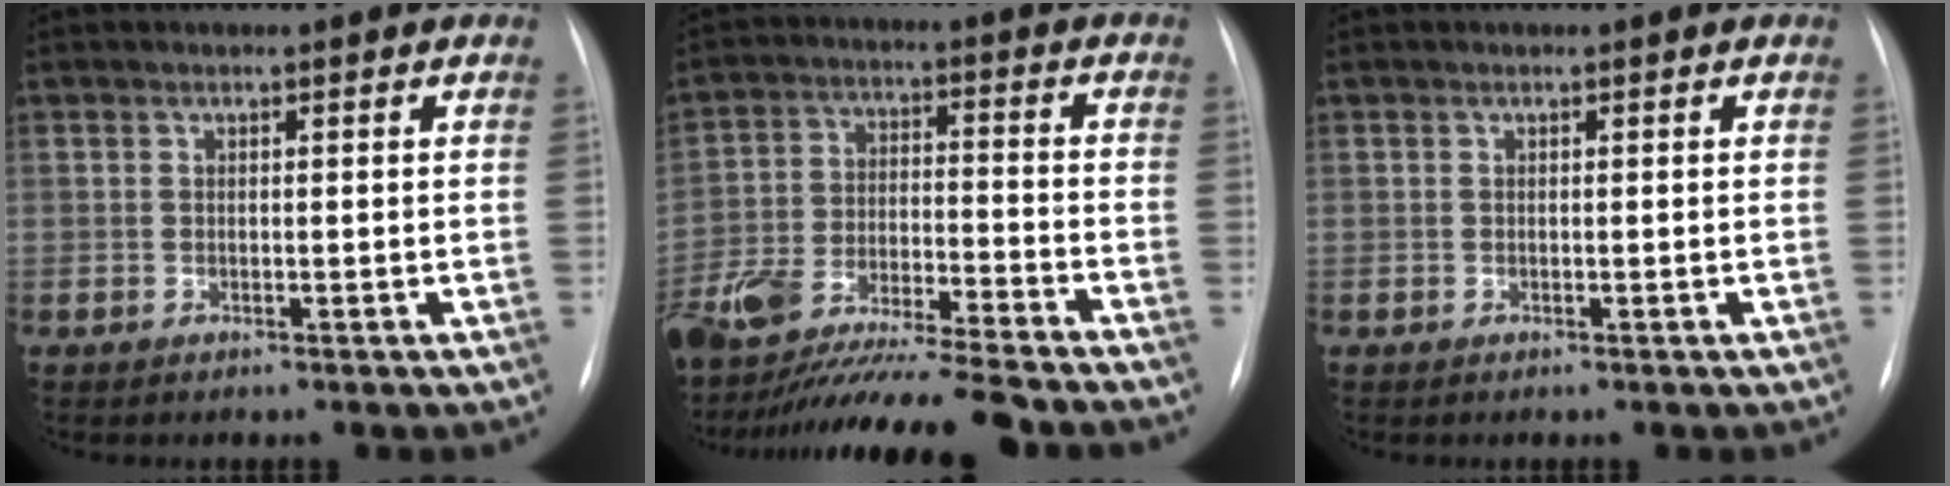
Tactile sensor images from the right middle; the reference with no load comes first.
{"total": 21.5, "force": [-18.7, 1.3, 10.5], "torque": [-0.201, -0.038, -0.312]}
{"total": 0.0}